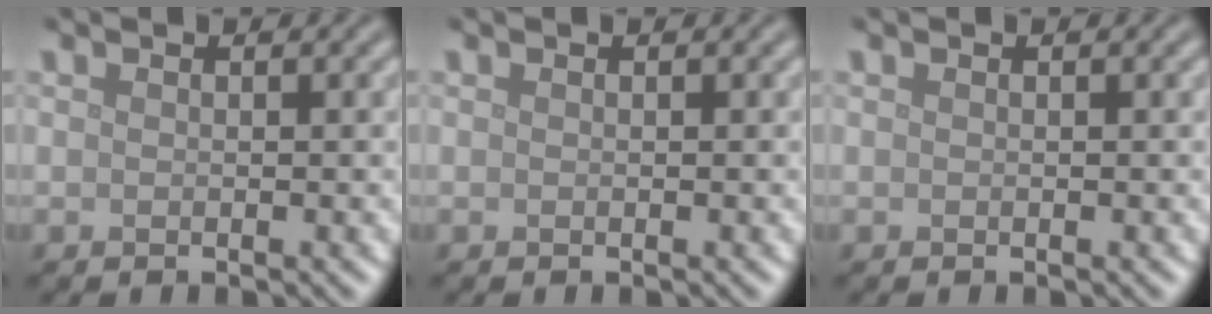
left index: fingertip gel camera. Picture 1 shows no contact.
{"total": 0.0}
{"total": 0.0}